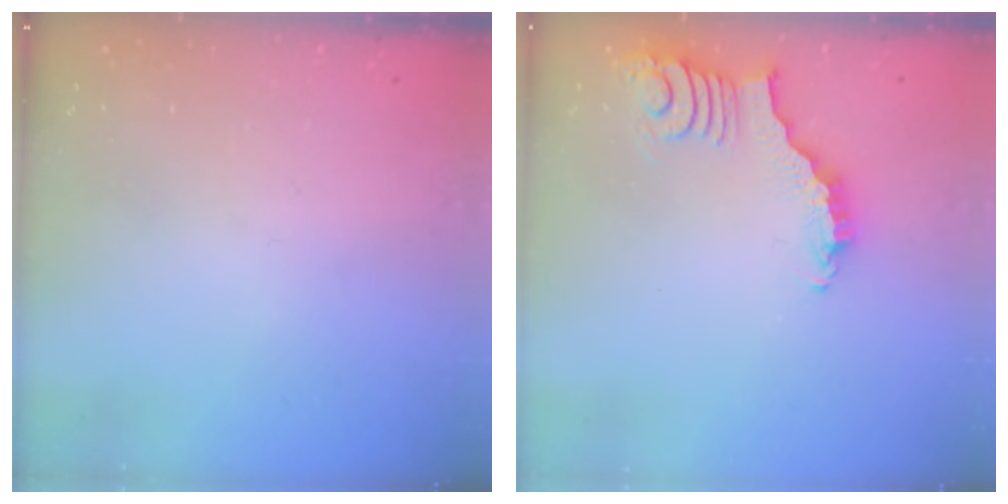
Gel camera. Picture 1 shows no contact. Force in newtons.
{"total": 2.0, "press": 2.0, "slide": 0.2}